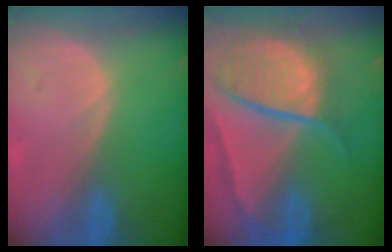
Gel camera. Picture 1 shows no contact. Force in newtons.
{"total": 10.7, "press": 8.9, "slide": 5.9}